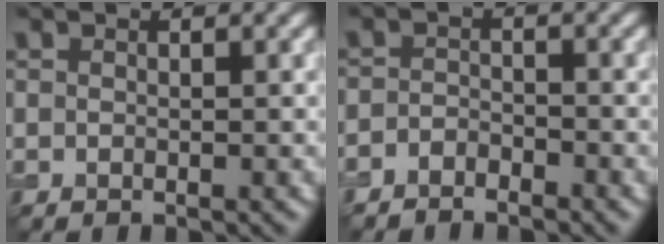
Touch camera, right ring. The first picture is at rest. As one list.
[{"total": 1.8, "force": [-1.8, 0.4, 0.0], "torque": [0.000, -0.002, -0.042]}]